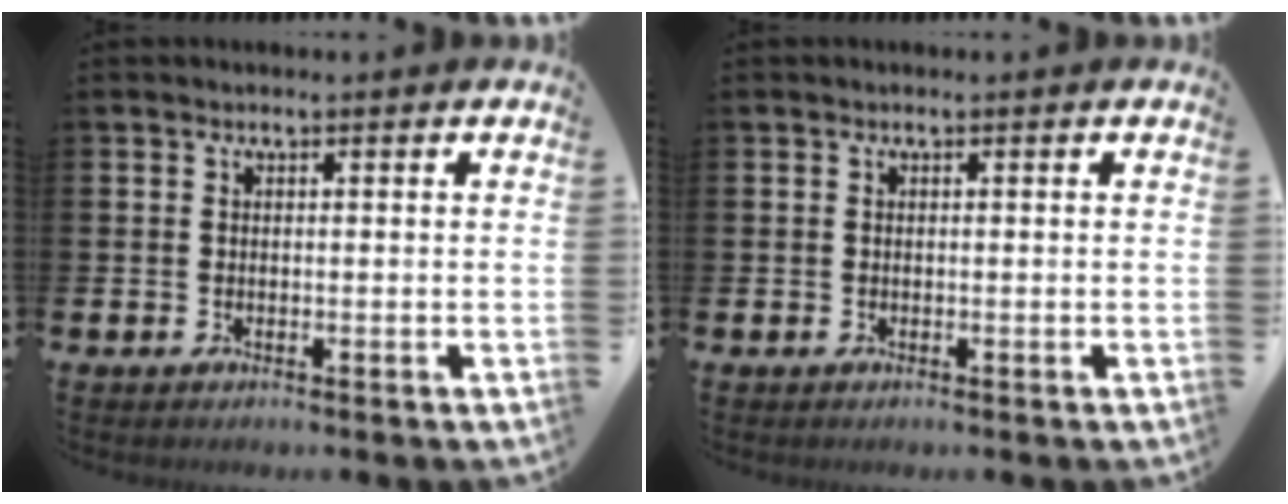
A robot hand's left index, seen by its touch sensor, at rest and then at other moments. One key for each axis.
{"total": 0.0}